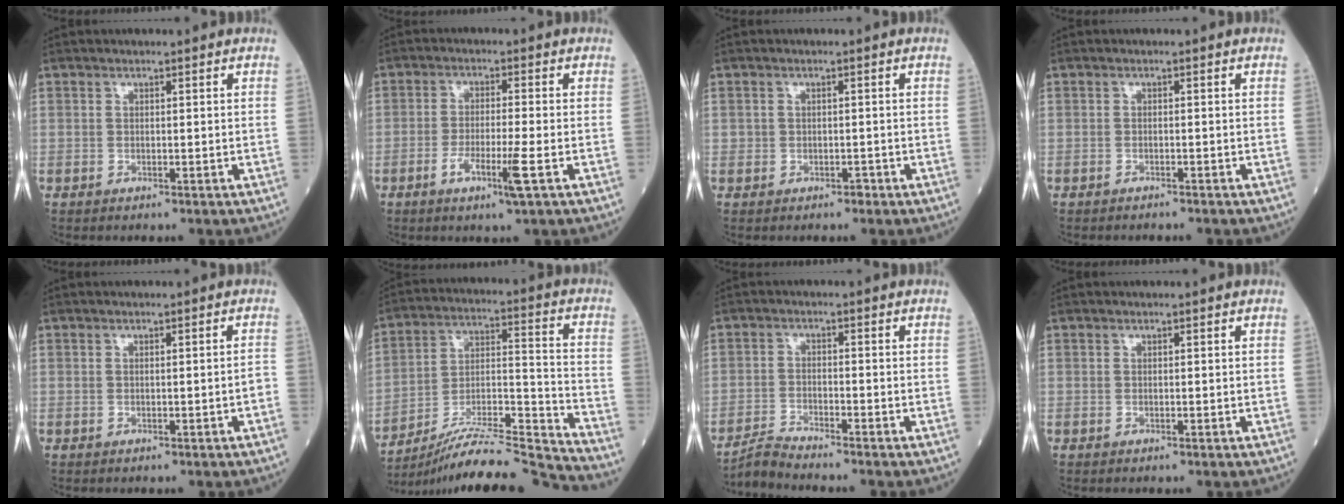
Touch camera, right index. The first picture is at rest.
{"total": 5.3, "force": [-2.1, -0.2, 4.8], "torque": [-0.089, -0.009, -0.039]}
{"total": 0.9, "force": [-0.2, 0.8, 0.3], "torque": [-0.005, 0.004, 0.001]}
{"total": 1.5, "force": [-1.4, 0.2, 0.3], "torque": [-0.008, -0.002, -0.018]}
{"total": 1.1, "force": [-0.4, 0.0, 1.0], "torque": [-0.014, 0.002, -0.002]}
{"total": 19.8, "force": [-18.9, -2.1, 5.5], "torque": [-0.100, 0.004, -0.314]}
{"total": 3.7, "force": [-3.5, -1.3, 0.1], "torque": [-0.009, -0.022, -0.070]}
{"total": 0.0}